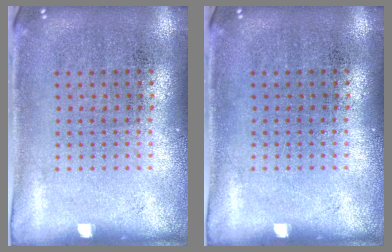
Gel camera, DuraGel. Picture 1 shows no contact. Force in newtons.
{"total": 0.0}